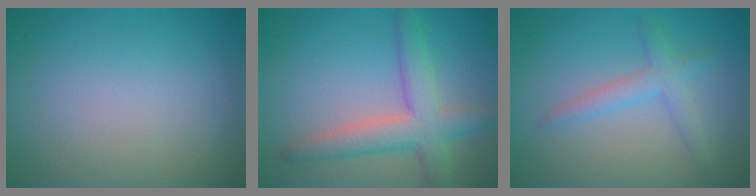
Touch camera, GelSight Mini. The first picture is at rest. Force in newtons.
{"total": 5.2, "press": 5.2, "slide": 0.2}
{"total": 2.4, "press": 2.4, "slide": 0.3}